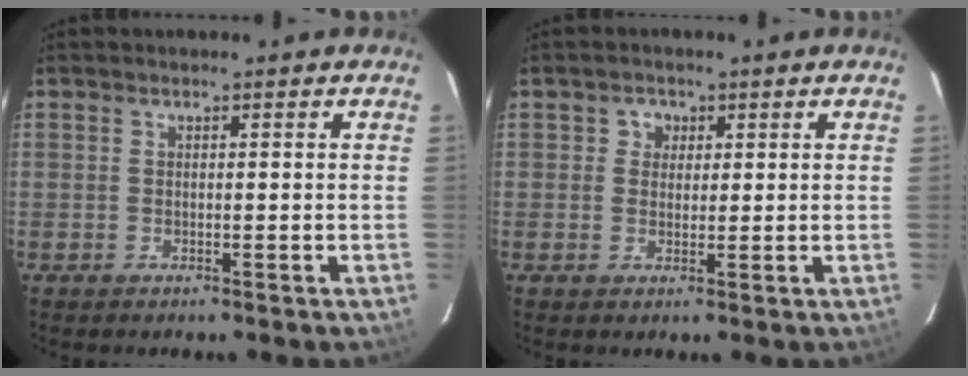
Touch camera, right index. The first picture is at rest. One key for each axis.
{"total": 2.5, "fx": 0.6, "fy": 2.4, "fz": 0.3, "tx": 0.003, "ty": 0.010, "tz": 0.006}